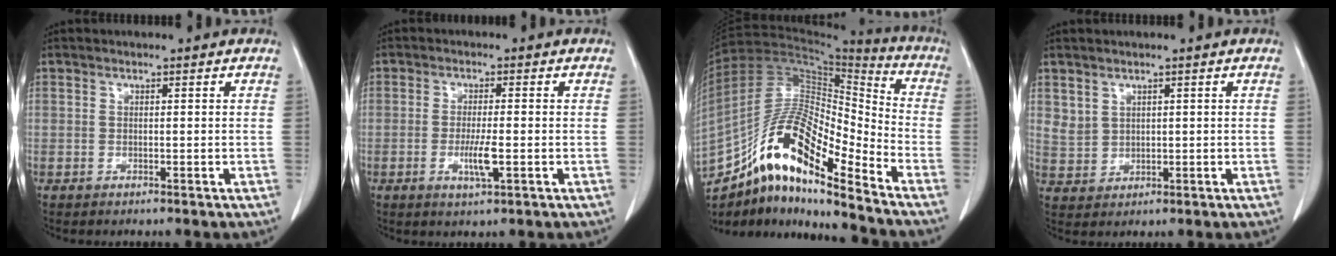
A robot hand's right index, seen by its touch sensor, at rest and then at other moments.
{"total": 4.1, "force": [-1.2, 0.4, 4.0], "torque": [-0.078, -0.008, -0.020]}
{"total": 18.4, "force": [-12.2, 3.9, 13.2], "torque": [-0.254, 0.028, -0.215]}
{"total": 2.8, "force": [1.7, 2.1, 0.7], "torque": [-0.011, -0.004, 0.042]}